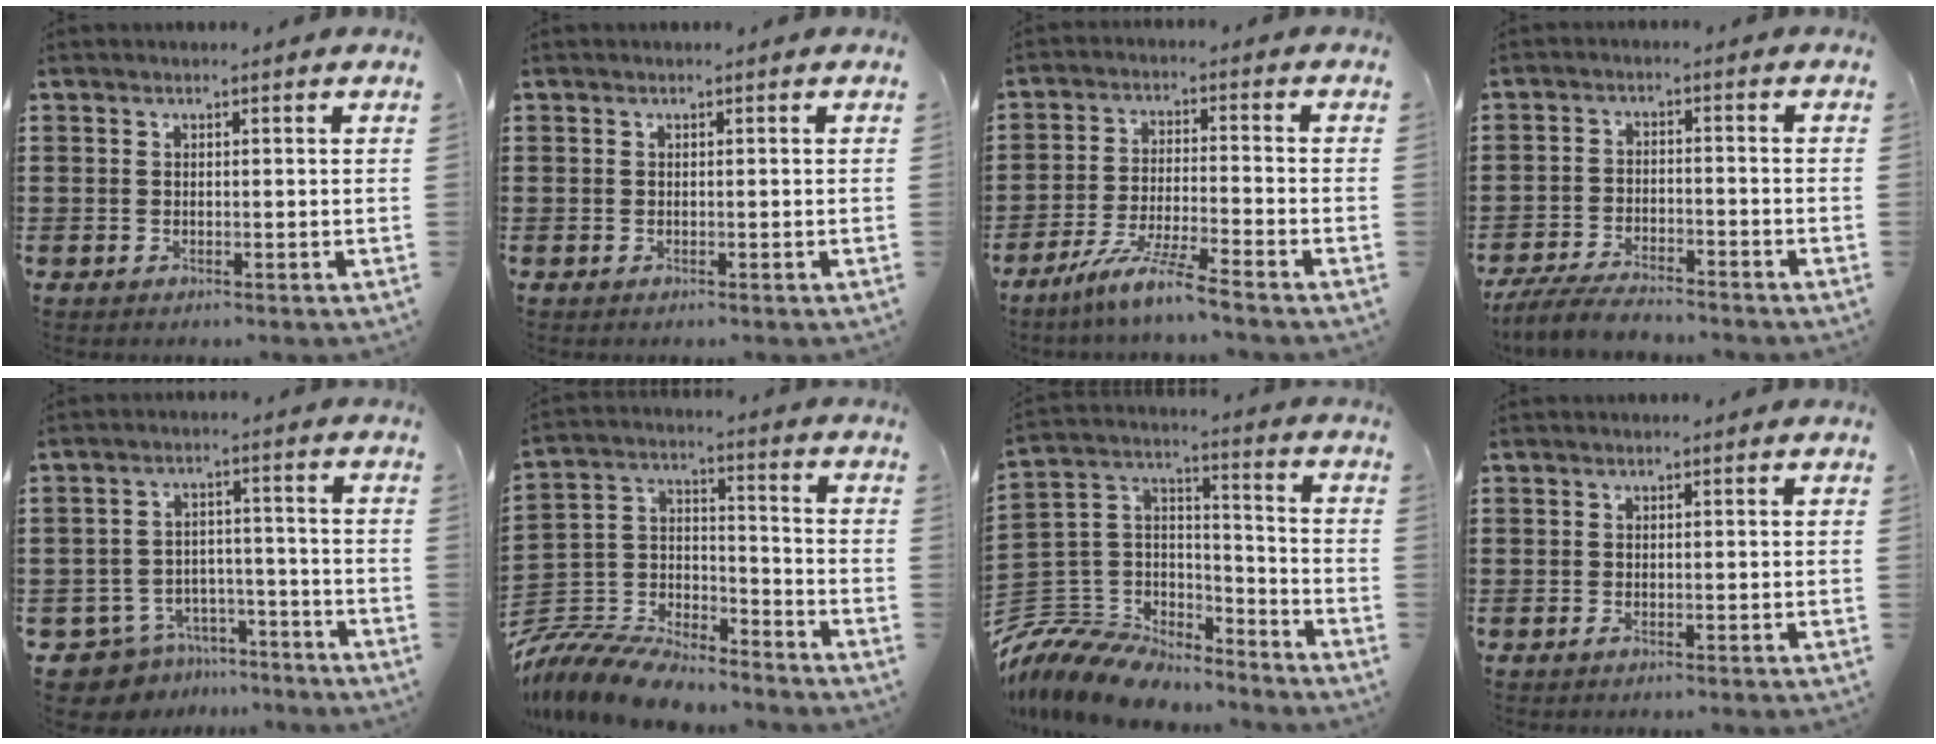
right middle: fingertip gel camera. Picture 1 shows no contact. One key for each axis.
{"total": 0.0}
{"total": 6.7, "fx": -5.7, "fy": -0.7, "fz": 3.5, "tx": -0.080, "ty": -0.021, "tz": -0.112}
{"total": 5.1, "fx": -4.8, "fy": 0.7, "fz": 1.7, "tx": -0.041, "ty": -0.003, "tz": -0.096}
{"total": 7.3, "fx": -6.9, "fy": 2.2, "fz": 1.0, "tx": -0.034, "ty": 0.017, "tz": -0.138}
{"total": 11.0, "fx": -10.5, "fy": 1.8, "fz": 2.8, "tx": -0.075, "ty": 0.017, "tz": -0.217}
{"total": 11.2, "fx": -10.0, "fy": 4.4, "fz": 2.4, "tx": -0.084, "ty": 0.012, "tz": -0.203}
{"total": 0.0}